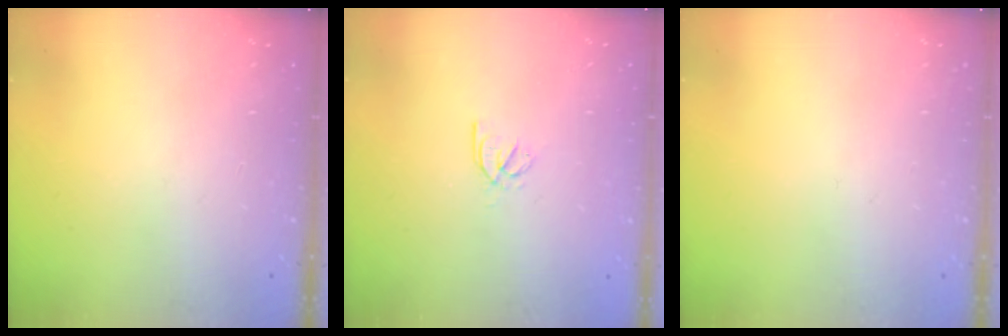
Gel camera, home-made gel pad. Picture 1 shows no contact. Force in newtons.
{"total": 2.2, "press": 2.2, "slide": 0.5}
{"total": 0.0}